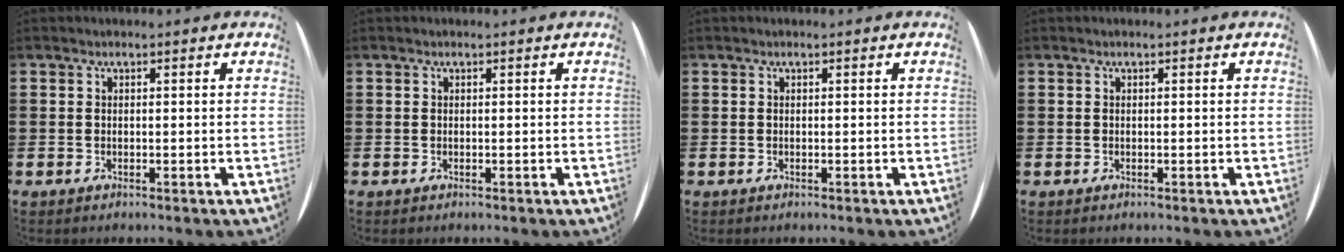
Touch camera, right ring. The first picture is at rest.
{"total": 0.0}
{"total": 0.0}
{"total": 0.0}